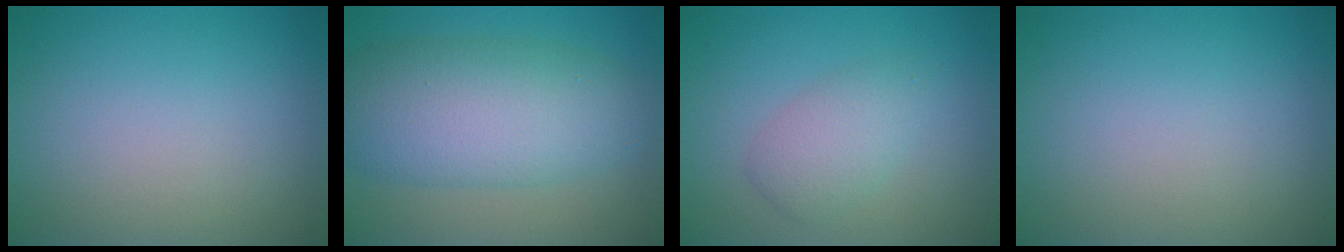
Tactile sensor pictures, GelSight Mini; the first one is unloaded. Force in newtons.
{"total": 8.8, "press": 8.8, "slide": 0.2}
{"total": 2.7, "press": 2.7, "slide": 0.1}
{"total": 0.0}